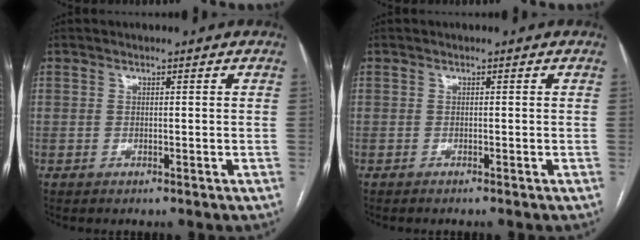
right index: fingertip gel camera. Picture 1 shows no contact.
{"total": 1.0, "force": [-0.9, -0.1, 0.5], "torque": [-0.005, -0.001, -0.011]}